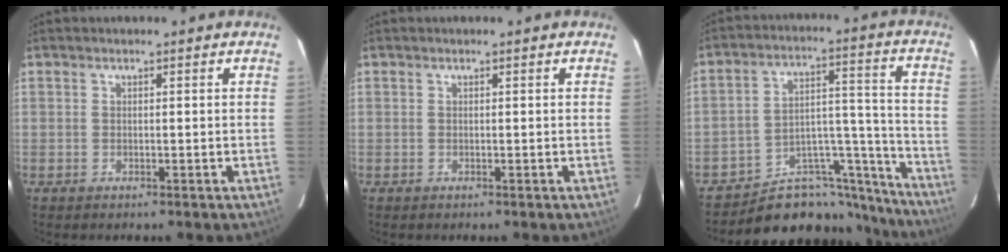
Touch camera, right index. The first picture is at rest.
{"total": 0.0}
{"total": 17.3, "force": [-16.0, 5.8, 3.0], "torque": [-0.015, 0.073, -0.228]}